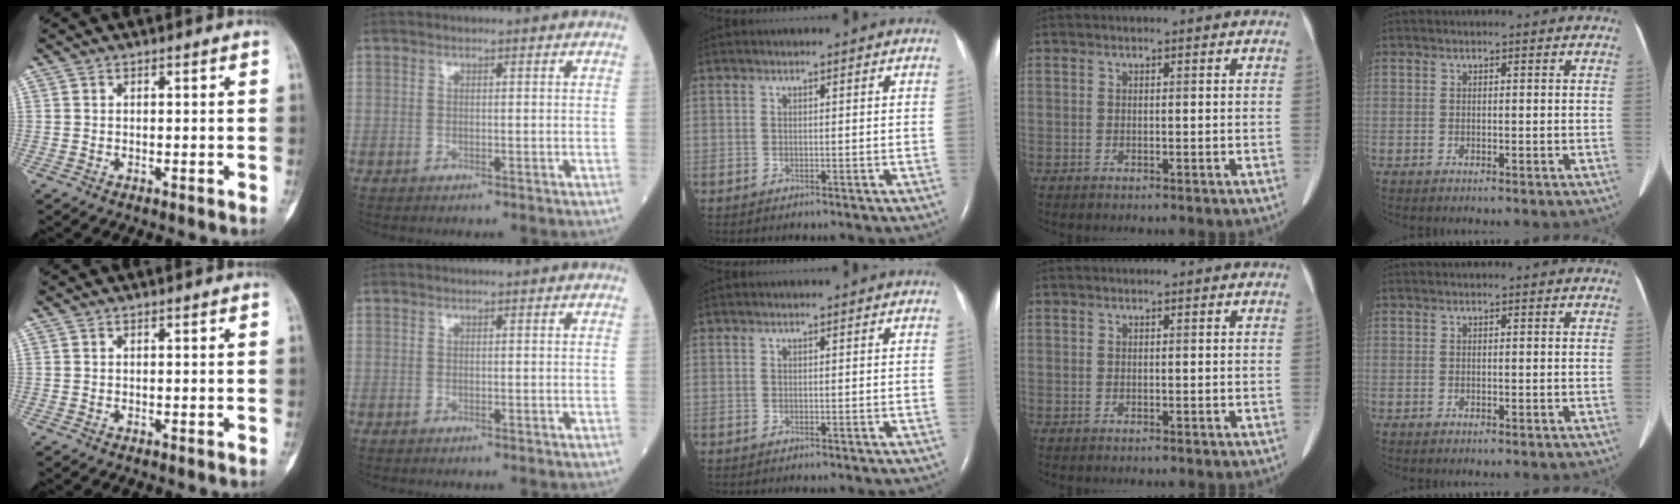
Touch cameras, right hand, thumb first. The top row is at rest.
{}